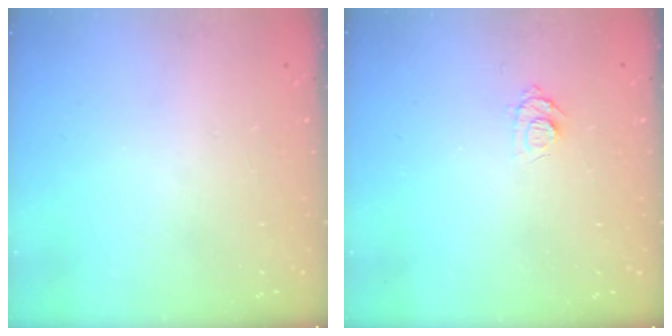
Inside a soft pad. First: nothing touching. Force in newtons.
{"total": 6.2, "press": 6.2, "slide": 0.6}